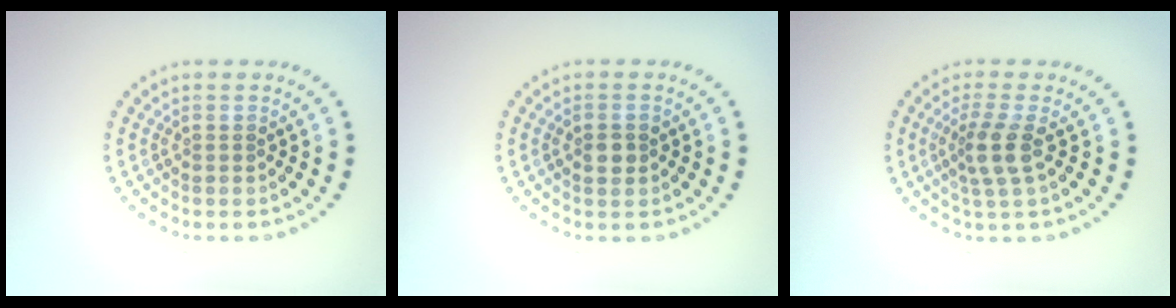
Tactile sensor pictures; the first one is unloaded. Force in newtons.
{"total": 1.9, "press": 1.9, "slide": 0.1}
{"total": 2.7, "press": 2.1, "slide": 1.6}